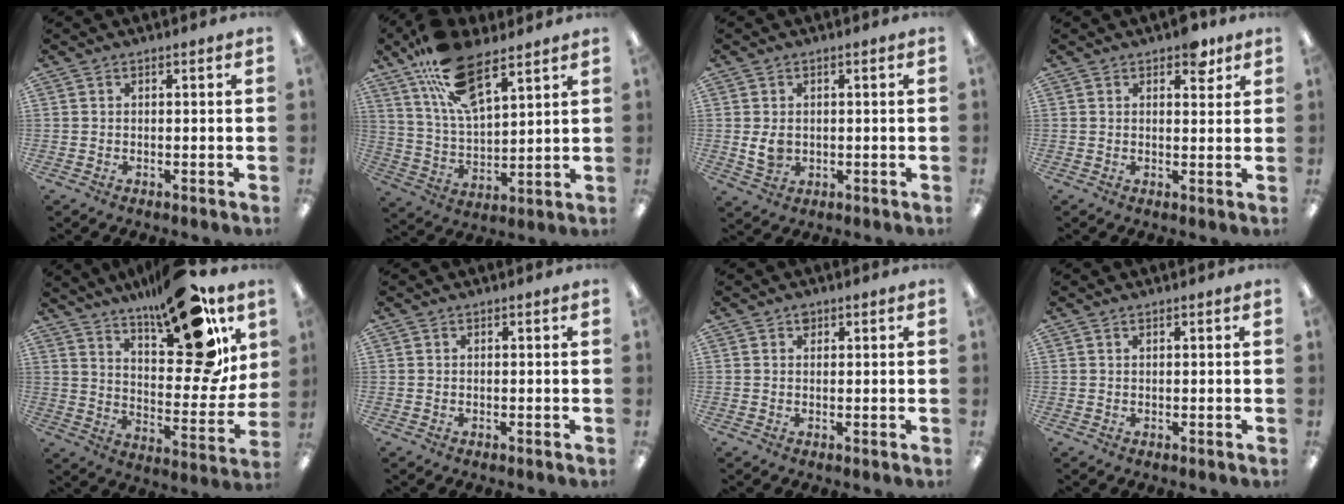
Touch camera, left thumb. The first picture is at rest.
{"total": 16.2, "force": [10.7, 6.6, 10.3], "torque": [-0.188, -0.042, 0.190]}
{"total": 4.1, "force": [0.2, 3.1, 2.6], "torque": [-0.056, -0.004, 0.000]}
{"total": 4.8, "force": [3.2, 2.3, 2.7], "torque": [-0.019, -0.012, 0.050]}
{"total": 20.8, "force": [14.1, 7.7, 13.1], "torque": [-0.174, -0.103, 0.231]}
{"total": 0.0}
{"total": 1.3, "force": [0.9, 0.8, 0.6], "torque": [-0.004, -0.002, 0.014]}
{"total": 0.6, "force": [0.4, 0.2, 0.4], "torque": [-0.009, 0.001, 0.006]}